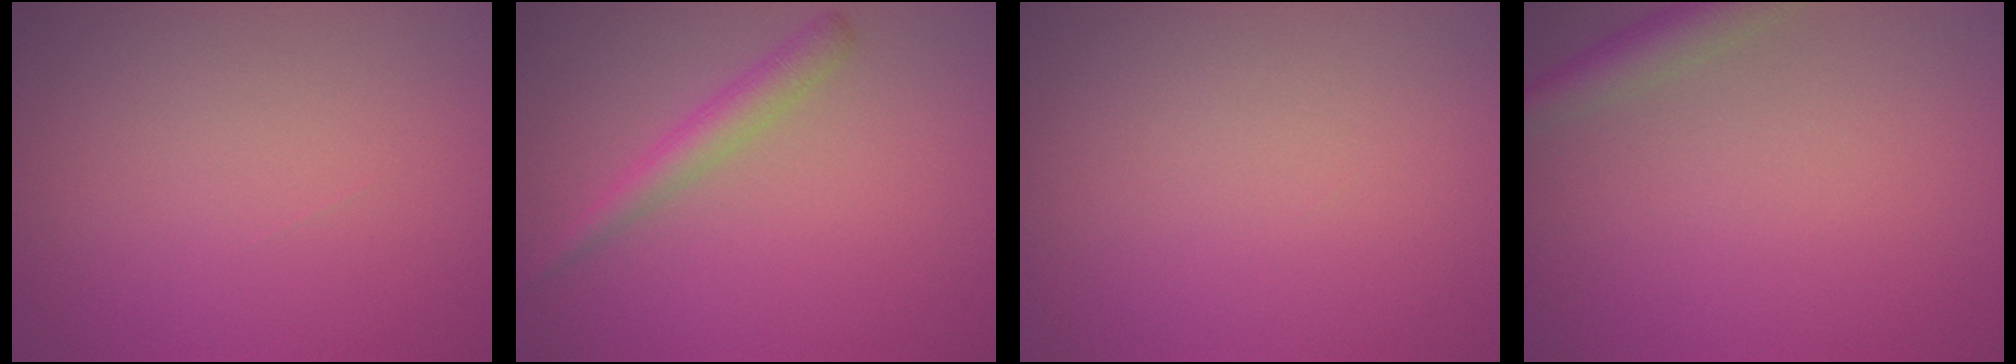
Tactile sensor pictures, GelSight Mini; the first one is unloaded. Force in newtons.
{"total": 2.3, "press": 2.3, "slide": 0.1}
{"total": 0.0}
{"total": 2.9, "press": 2.9, "slide": 0.2}